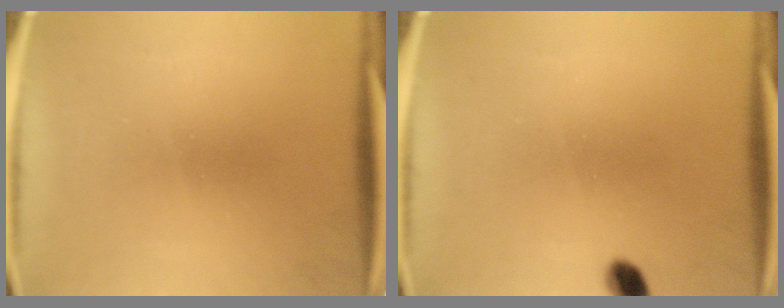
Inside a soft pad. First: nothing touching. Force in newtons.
{"total": 2.9}